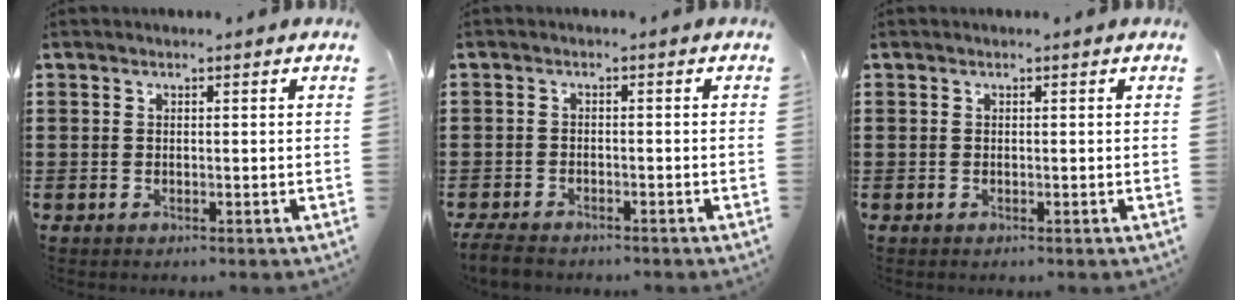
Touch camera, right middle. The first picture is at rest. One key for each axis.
{"total": 2.6, "fx": -2.5, "fy": 0.7, "fz": 0.6, "tx": -0.027, "ty": -0.002, "tz": -0.055}
{"total": 0.0}